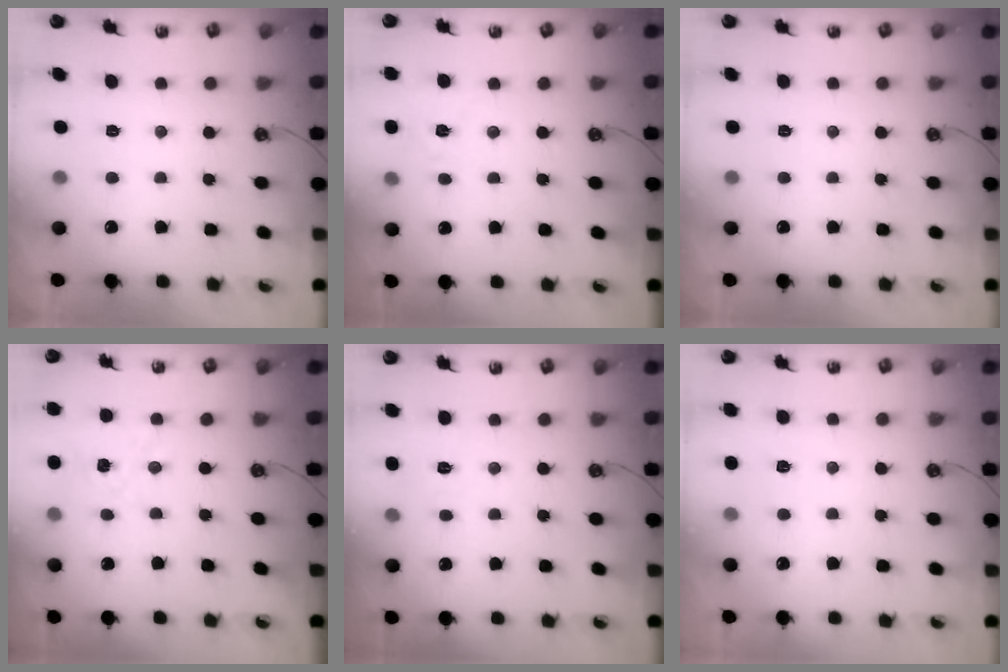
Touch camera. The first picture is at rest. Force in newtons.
{"total": 5.6, "press": 5.6, "slide": 0.5}
{"total": 0.0}
{"total": 2.1, "press": 2.1, "slide": 0.2}
{"total": 2.9, "press": 2.9, "slide": 0.3}
{"total": 2.7, "press": 2.7, "slide": 0.3}